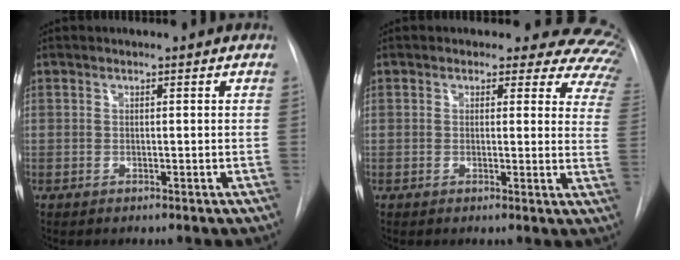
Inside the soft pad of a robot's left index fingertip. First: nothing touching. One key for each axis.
{"total": 12.3, "fx": 10.1, "fy": 6.0, "fz": 3.8, "tx": -0.017, "ty": -0.033, "tz": 0.071}